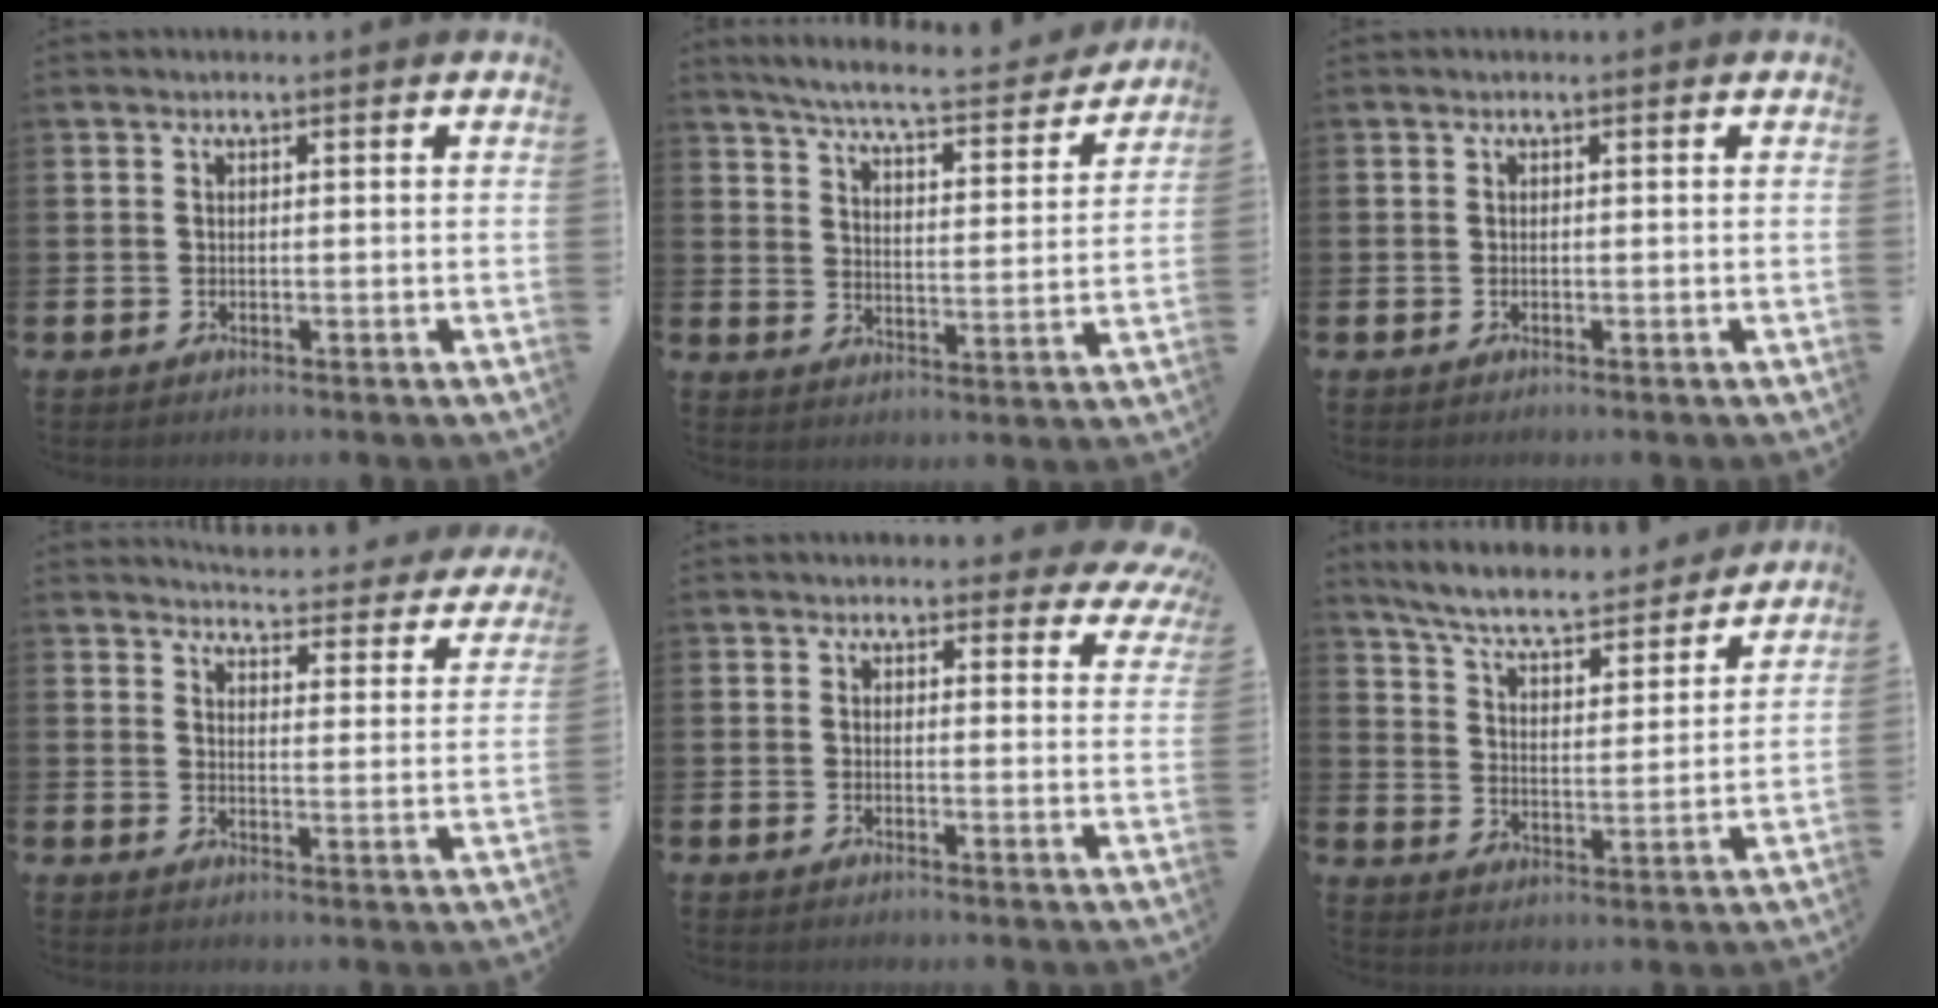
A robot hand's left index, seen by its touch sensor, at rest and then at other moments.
{"total": 6.3, "force": [5.9, 0.3, 2.2], "torque": [-0.065, -0.046, 0.096]}
{"total": 0.0}
{"total": 4.3, "force": [4.2, 0.5, 0.5], "torque": [-0.021, -0.038, 0.069]}
{"total": 2.6, "force": [2.3, 1.1, 0.5], "torque": [0.005, -0.014, 0.036]}
{"total": 7.7, "force": [7.1, 1.2, 2.7], "torque": [-0.073, -0.055, 0.118]}